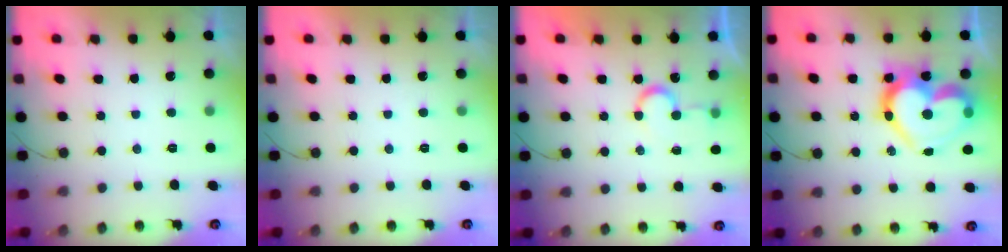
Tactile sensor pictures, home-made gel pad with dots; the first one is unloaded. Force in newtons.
{"total": 1.7, "press": 1.7, "slide": 0.0}
{"total": 6.4, "press": 6.3, "slide": 0.6}
{"total": 21.7, "press": 21.6, "slide": 1.9}